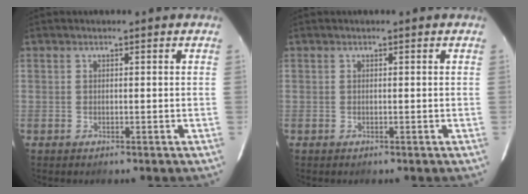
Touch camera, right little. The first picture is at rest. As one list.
[{"total": 0.0}]